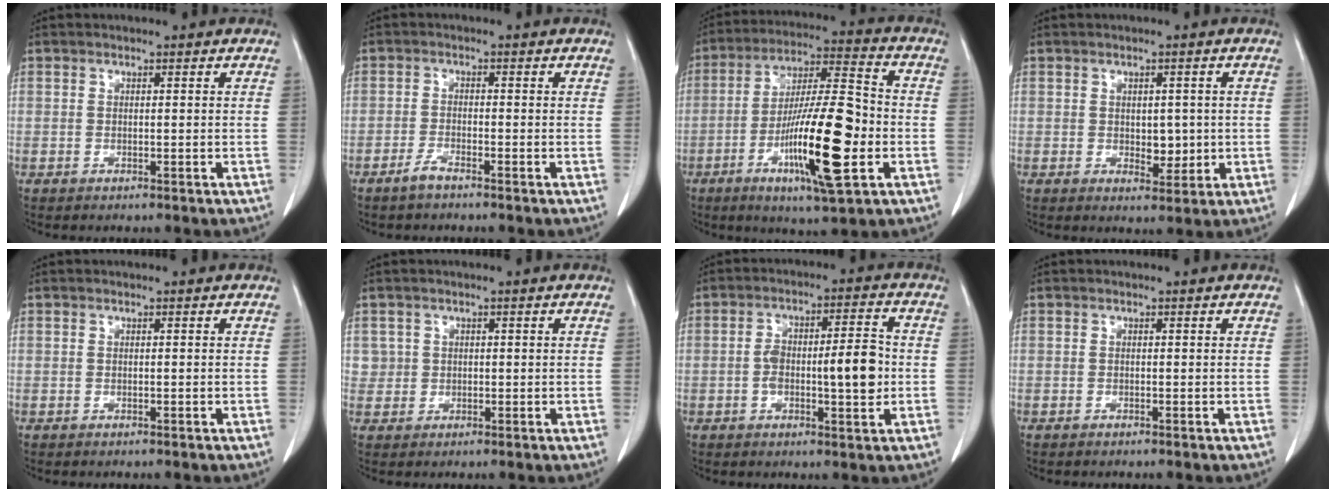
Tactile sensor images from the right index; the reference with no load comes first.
{"total": 2.0, "force": [-1.7, 0.2, 1.0], "torque": [-0.024, -0.001, -0.038]}
{"total": 17.3, "force": [-4.8, 2.1, 16.4], "torque": [-0.296, -0.007, -0.080]}
{"total": 3.7, "force": [-0.1, 2.2, 3.0], "torque": [-0.034, -0.003, 0.006]}
{"total": 0.0}
{"total": 2.2, "force": [0.6, 2.1, -0.2], "torque": [0.020, 0.002, 0.005]}
{"total": 9.5, "force": [-1.0, 2.6, 9.1], "torque": [-0.153, 0.016, -0.016]}
{"total": 0.0}